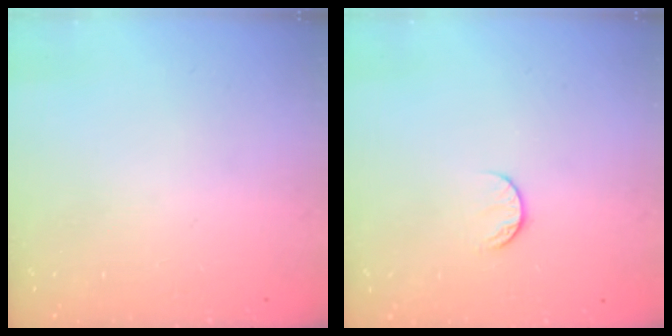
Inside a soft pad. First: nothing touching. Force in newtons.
{"total": 6.8, "press": 6.7, "slide": 0.9}